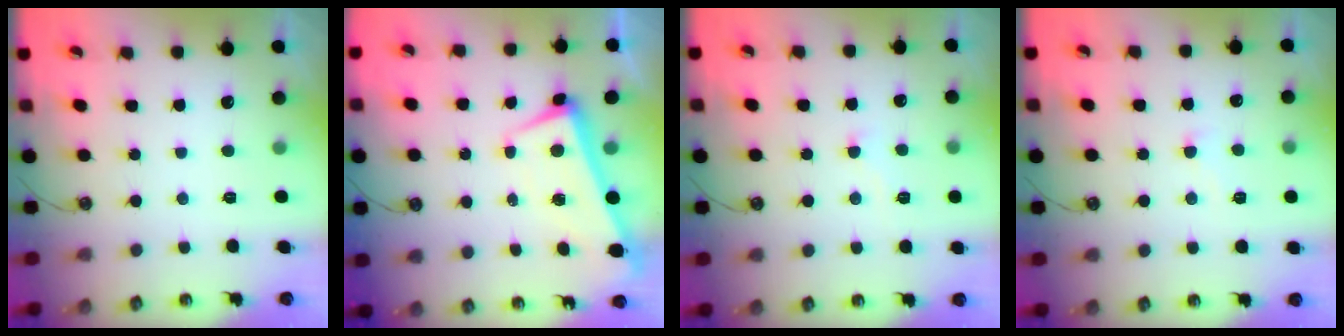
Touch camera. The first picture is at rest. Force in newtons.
{"total": 2.0, "press": 1.8, "slide": 0.9}
{"total": 2.4, "press": 2.4, "slide": 0.4}
{"total": 3.6, "press": 3.5, "slide": 0.6}